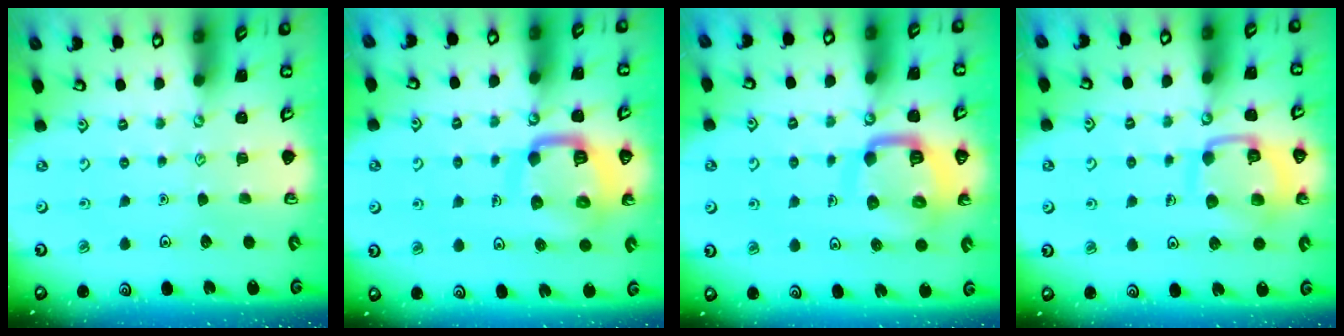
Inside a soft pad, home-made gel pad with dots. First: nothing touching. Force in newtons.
{"total": 12.6, "press": 12.5, "slide": 1.4}
{"total": 12.6, "press": 12.5, "slide": 1.4}
{"total": 11.9, "press": 11.8, "slide": 1.0}